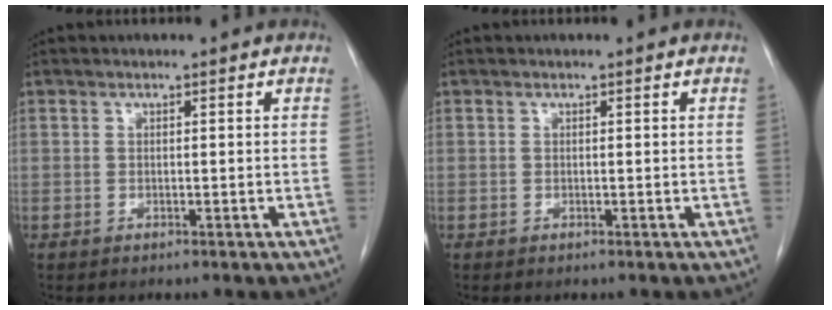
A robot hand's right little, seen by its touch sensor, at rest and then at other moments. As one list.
[{"total": 0.0}]